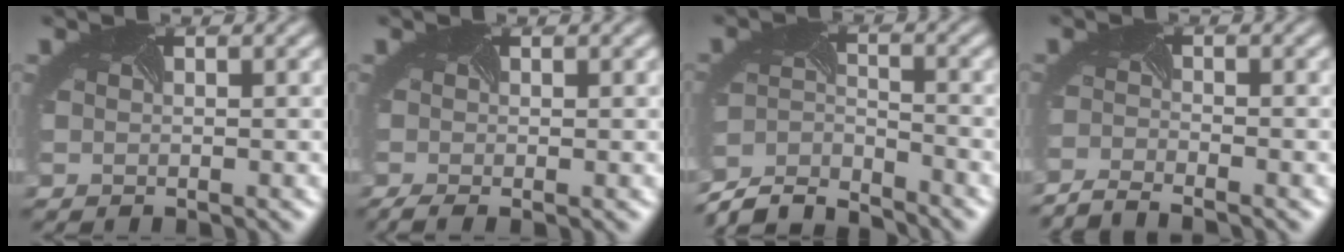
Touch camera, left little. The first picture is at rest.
{"total": 2.2, "force": [-1.1, 0.6, 1.9], "torque": [-0.030, -0.003, -0.018]}
{"total": 6.3, "force": [-6.3, 0.5, 0.5], "torque": [-0.019, -0.007, -0.120]}
{"total": 3.5, "force": [-3.5, -0.4, 0.1], "torque": [-0.008, -0.007, -0.067]}